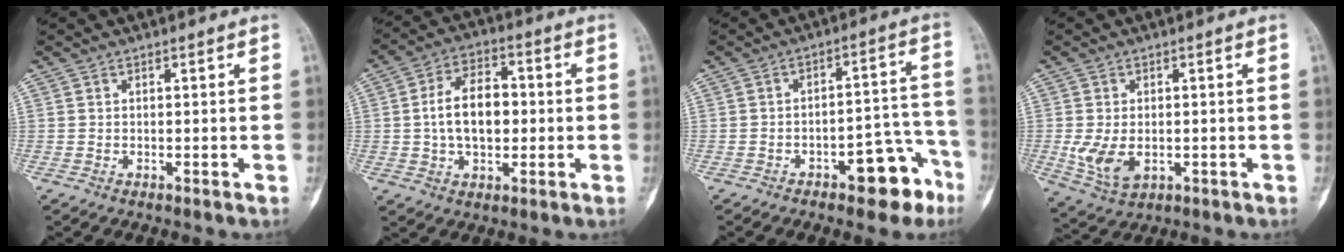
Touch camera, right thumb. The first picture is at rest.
{"total": 11.0, "force": [0.0, 6.8, 8.7], "torque": [-0.129, 0.019, -0.005]}
{"total": 10.6, "force": [-6.1, 4.7, 7.4], "torque": [-0.060, 0.060, -0.077]}
{"total": 7.1, "force": [-1.1, 4.6, 5.4], "torque": [-0.102, -0.007, -0.009]}